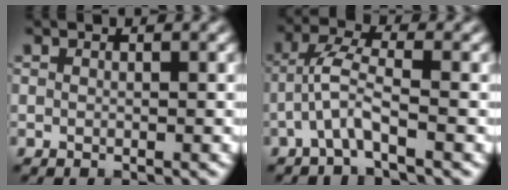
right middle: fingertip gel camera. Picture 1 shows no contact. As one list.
[{"total": 3.0, "force": [-1.6, 0.4, 2.6], "torque": [-0.059, 0.015, -0.040]}]